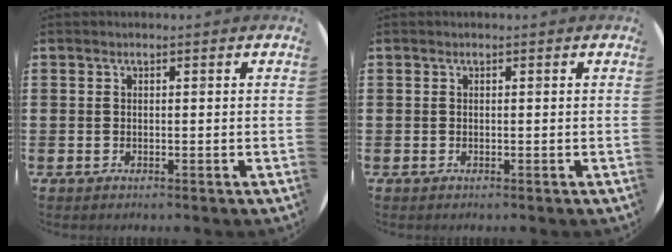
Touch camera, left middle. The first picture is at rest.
{"total": 0.0}